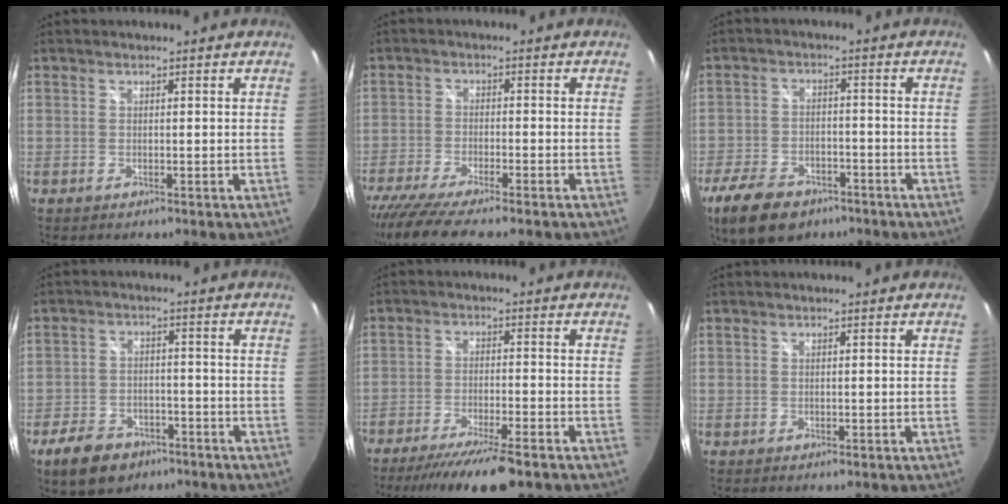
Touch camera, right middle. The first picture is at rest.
{"total": 10.7, "force": [-8.9, 1.1, 5.9], "torque": [-0.134, -0.040, -0.151]}
{"total": 13.2, "force": [-8.6, 7.3, 6.9], "torque": [-0.169, -0.012, -0.146]}
{"total": 10.1, "force": [-6.5, 6.2, 4.7], "torque": [-0.123, 0.003, -0.100]}
{"total": 12.7, "force": [-10.1, 2.1, 7.4], "torque": [-0.153, -0.032, -0.162]}
{"total": 0.0}